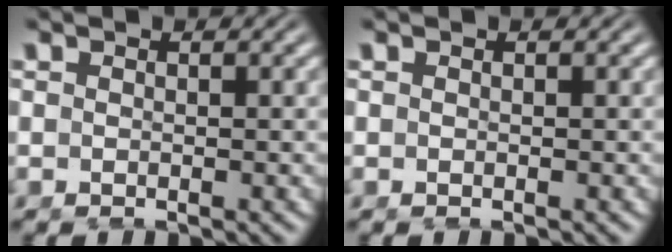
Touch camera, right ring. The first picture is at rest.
{"total": 0.0}